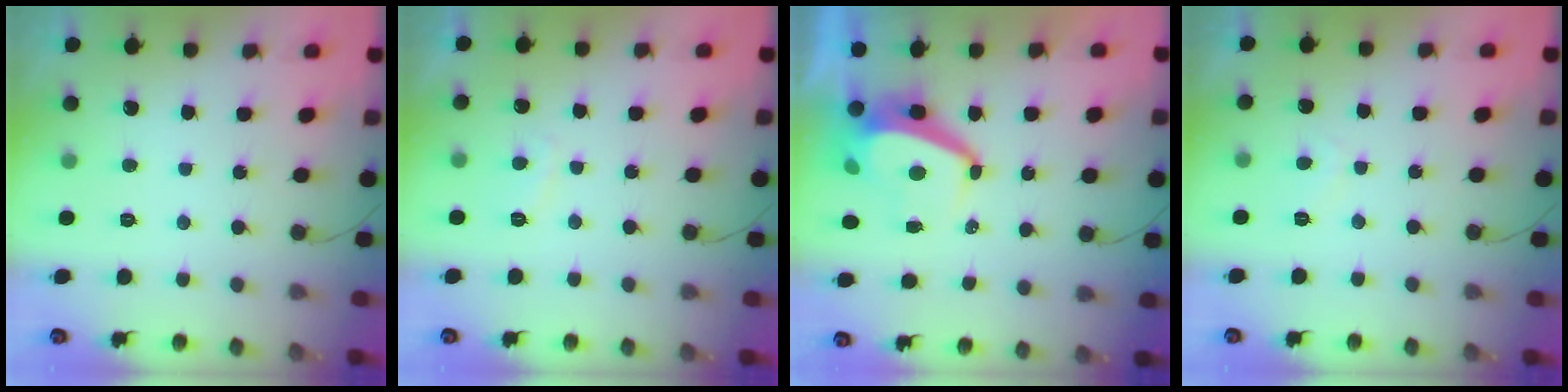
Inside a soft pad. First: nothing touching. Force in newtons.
{"total": 2.5, "press": 2.4, "slide": 0.8}
{"total": 5.5, "press": 5.5, "slide": 0.4}
{"total": 1.4, "press": 1.3, "slide": 0.5}